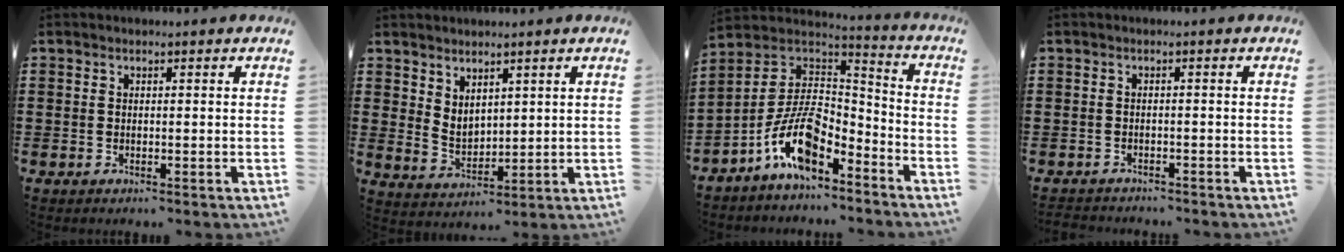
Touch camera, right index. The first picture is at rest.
{"total": 3.7, "force": [3.0, 2.0, 0.7], "torque": [-0.025, -0.001, 0.058]}
{"total": 11.6, "force": [-6.8, 5.1, 7.9], "torque": [-0.182, 0.004, -0.137]}
{"total": 1.2, "force": [-1.2, 0.2, -0.2], "torque": [0.001, 0.006, -0.028]}